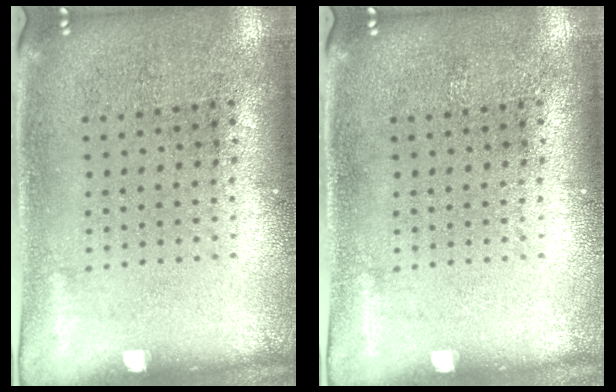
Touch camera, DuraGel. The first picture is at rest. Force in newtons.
{"total": 0.0}